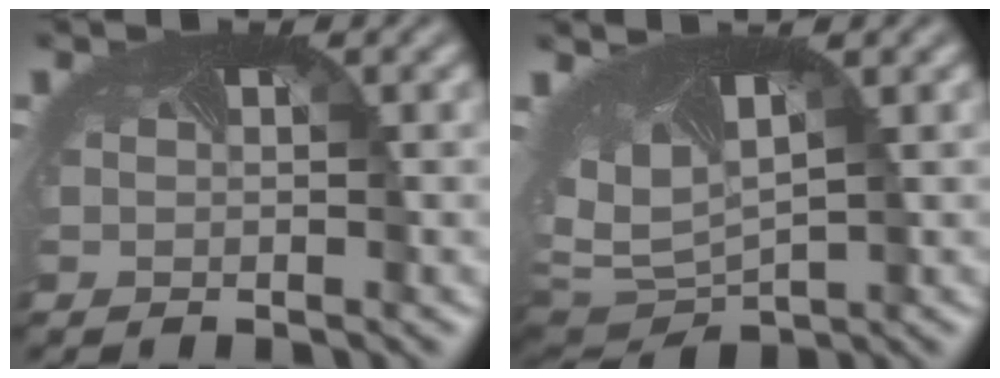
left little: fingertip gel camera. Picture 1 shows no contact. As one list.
[{"total": 9.1, "force": [1.3, 5.1, 7.4], "torque": [-0.166, -0.006, 0.044]}]